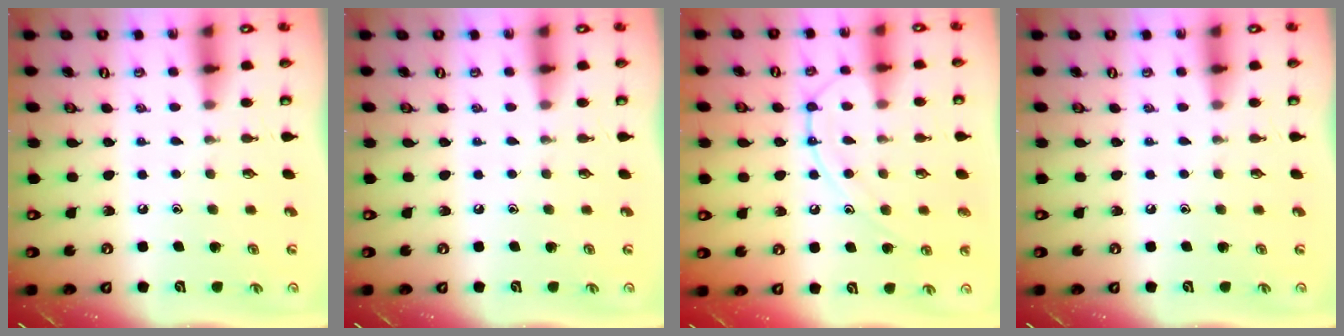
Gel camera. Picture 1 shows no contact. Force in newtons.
{"total": 0.0}
{"total": 13.1, "press": 13.0, "slide": 1.2}
{"total": 0.0}